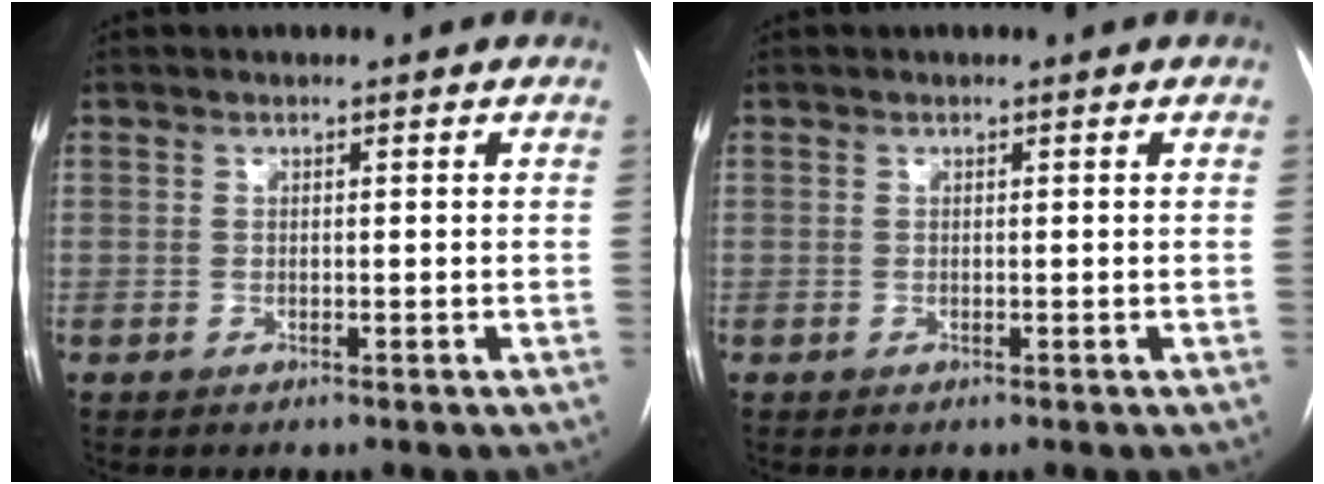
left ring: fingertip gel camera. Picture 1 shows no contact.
{"total": 0.0}